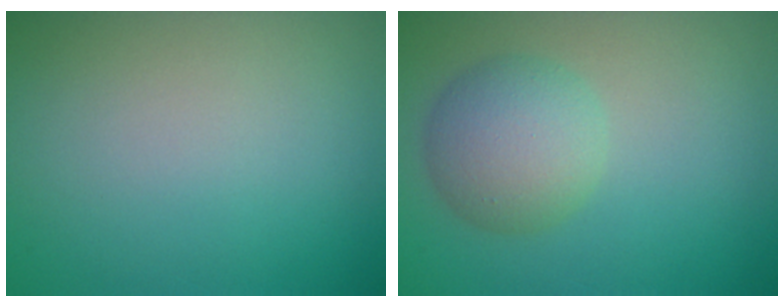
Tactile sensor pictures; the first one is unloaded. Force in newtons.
{"total": 4.5, "press": 4.5, "slide": 0.4}